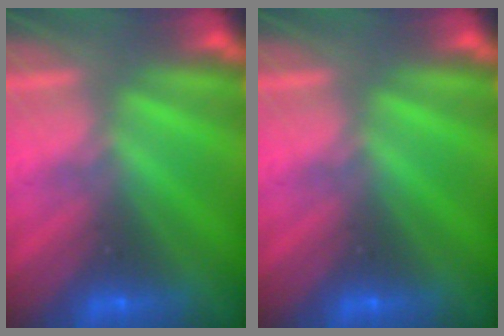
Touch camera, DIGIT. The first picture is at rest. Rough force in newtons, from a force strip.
{"total": 0.0}